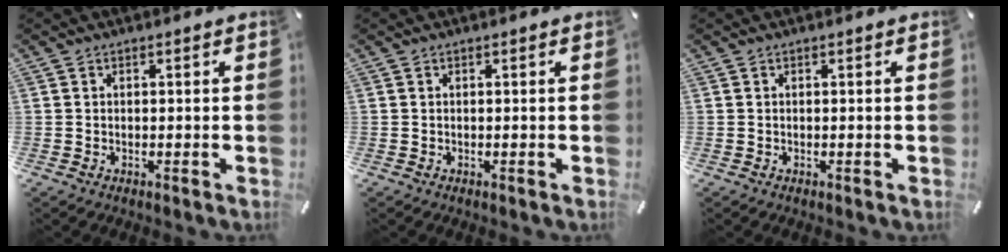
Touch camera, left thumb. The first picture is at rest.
{"total": 0.0}
{"total": 0.0}